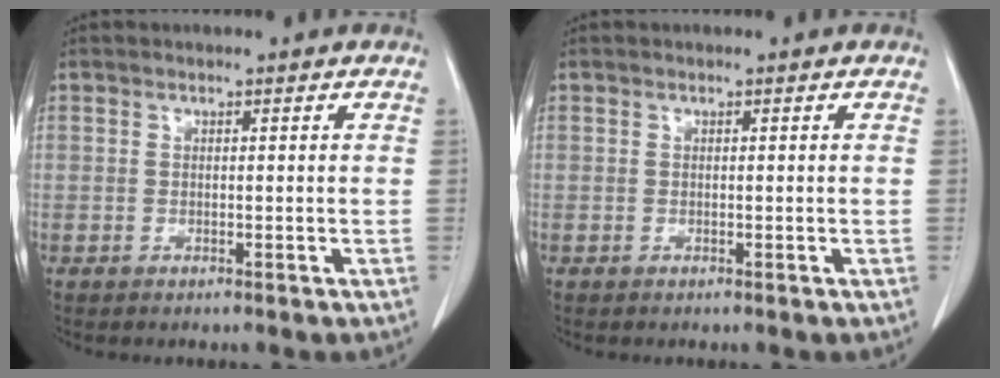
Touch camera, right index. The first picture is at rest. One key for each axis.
{"total": 0.0}